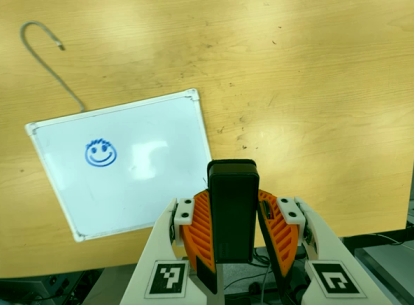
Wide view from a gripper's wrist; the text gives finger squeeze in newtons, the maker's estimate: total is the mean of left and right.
{"total": 6.2, "left": 5.2, "right": 7.2}